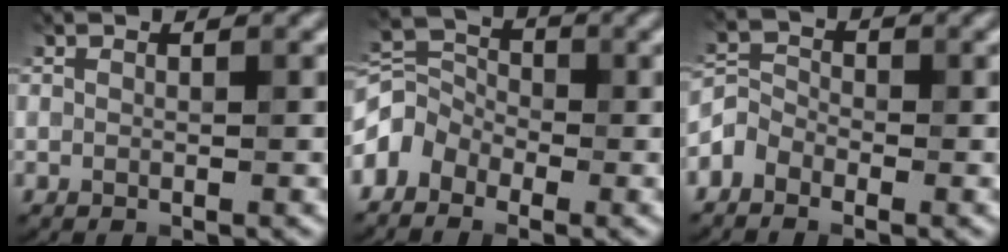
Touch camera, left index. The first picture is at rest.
{"total": 3.2, "force": [-2.2, 2.1, 0.9], "torque": [-0.019, 0.007, -0.060]}
{"total": 2.2, "force": [-1.6, 1.4, 0.6], "torque": [-0.010, 0.007, -0.042]}